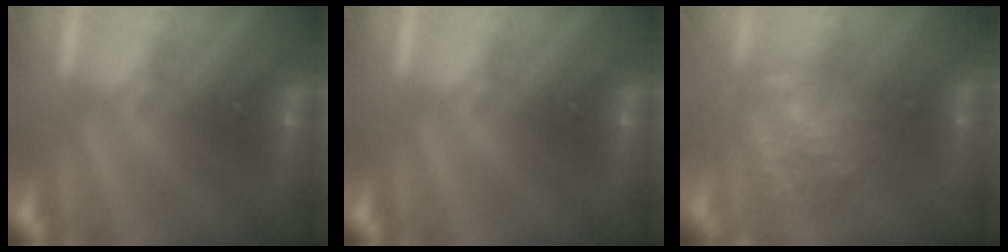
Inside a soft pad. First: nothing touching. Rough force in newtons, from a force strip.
{"total": 0.0}
{"total": 9.4}